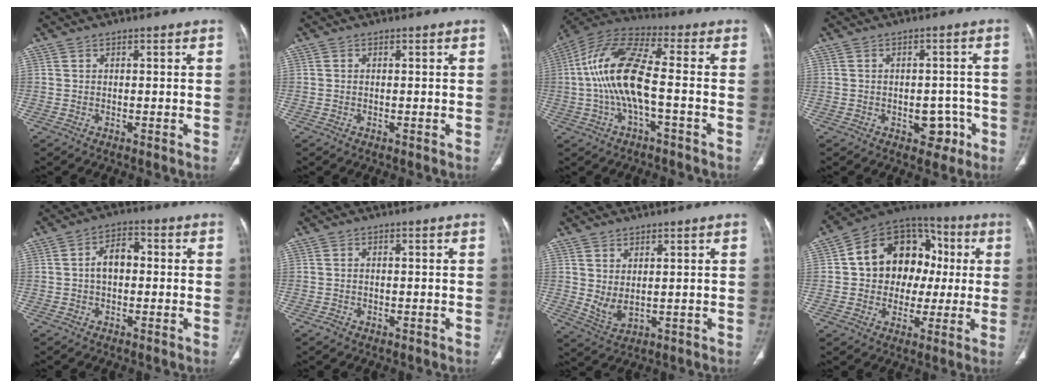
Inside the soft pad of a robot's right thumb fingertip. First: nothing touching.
{"total": 0.0}
{"total": 14.0, "force": [-1.5, 4.6, 13.2], "torque": [-0.286, 0.040, -0.032]}
{"total": 5.2, "force": [-2.2, 3.7, 3.0], "torque": [-0.011, 0.020, -0.023]}
{"total": 5.5, "force": [-0.1, 3.6, 4.1], "torque": [-0.063, 0.021, -0.011]}
{"total": 1.1, "force": [-0.5, 0.9, 0.5], "torque": [-0.009, 0.004, -0.007]}
{"total": 4.3, "force": [1.1, 2.0, 3.7], "torque": [-0.073, -0.016, 0.033]}
{"total": 18.8, "force": [1.9, 14.7, 11.6], "torque": [-0.127, 0.035, 0.027]}